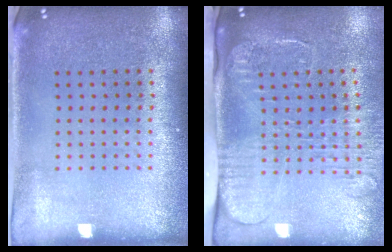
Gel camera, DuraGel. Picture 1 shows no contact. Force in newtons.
{"total": 2.6, "press": 2.1, "slide": 1.7}